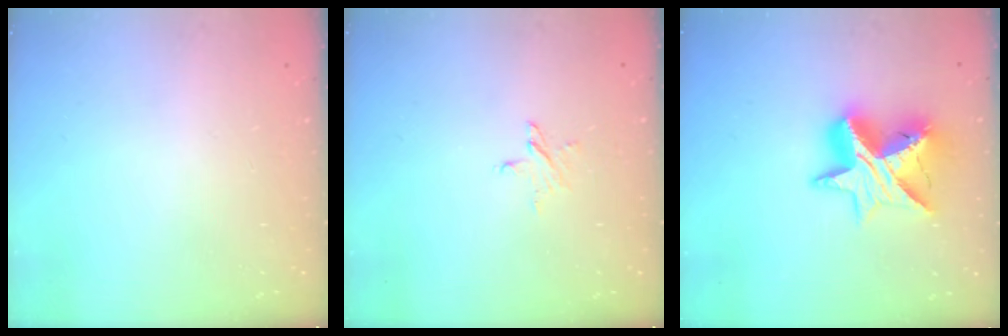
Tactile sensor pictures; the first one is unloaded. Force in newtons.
{"total": 3.7, "press": 3.7, "slide": 0.3}
{"total": 14.6, "press": 14.5, "slide": 1.0}